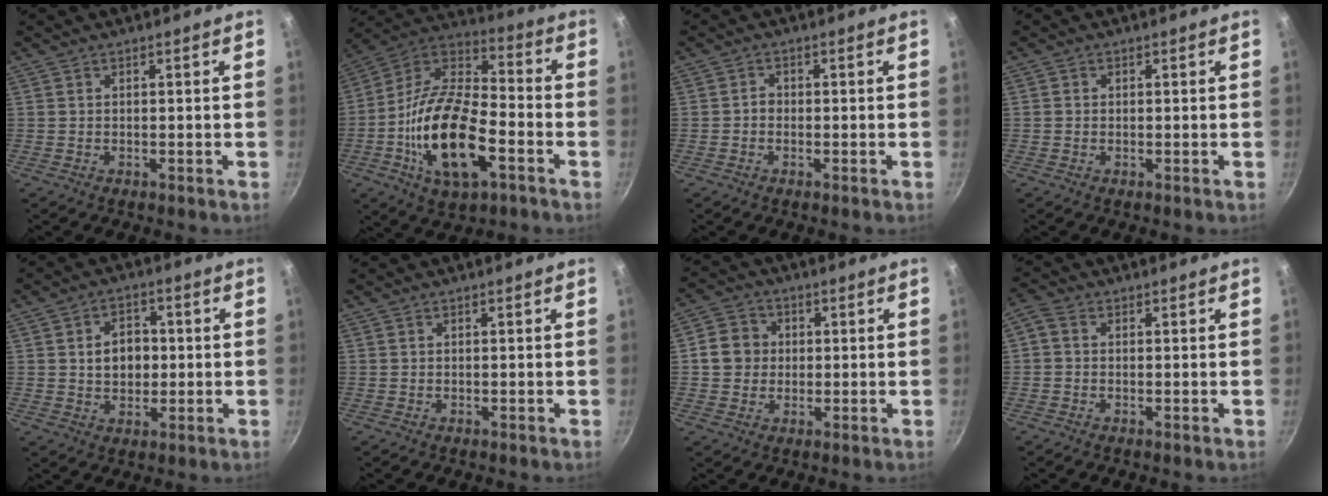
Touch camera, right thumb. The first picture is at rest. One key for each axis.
{"total": 21.6, "fx": -6.6, "fy": 10.1, "fz": 17.9, "tx": -0.331, "ty": 0.033, "tz": -0.137}
{"total": 1.4, "fx": -0.4, "fy": 1.2, "fz": 0.7, "tx": -0.008, "ty": 0.008, "tz": -0.008}
{"total": 0.8, "fx": 0.0, "fy": 0.8, "fz": 0.2, "tx": -0.001, "ty": 0.002, "tz": -0.002}
{"total": 7.4, "fx": 0.6, "fy": 5.6, "fz": 4.7, "tx": -0.050, "ty": 0.008, "tz": 0.008}
{"total": 0.0}
{"total": 6.6, "fx": 0.6, "fy": 6.0, "fz": 2.6, "tx": -0.018, "ty": 0.008, "tz": -0.003}
{"total": 2.5, "fx": 0.0, "fy": 2.0, "fz": 1.6, "tx": -0.038, "ty": 0.012, "tz": -0.011}